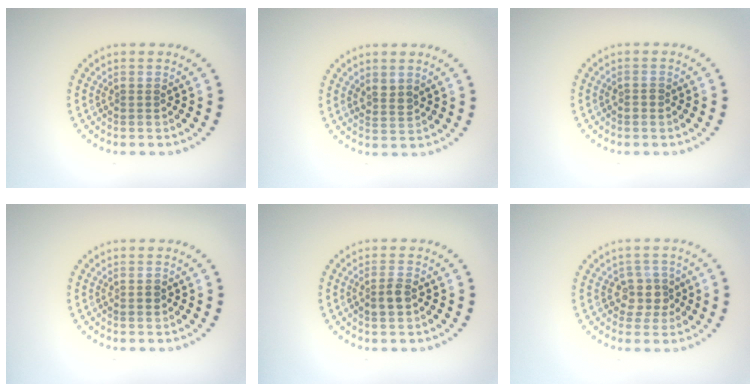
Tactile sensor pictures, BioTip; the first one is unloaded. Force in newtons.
{"total": 1.4, "press": 1.1, "slide": 0.8}
{"total": 0.9, "press": 0.9, "slide": 0.1}
{"total": 0.9, "press": 0.9, "slide": 0.1}
{"total": 1.8, "press": 1.8, "slide": 0.5}
{"total": 2.5, "press": 2.0, "slide": 1.4}